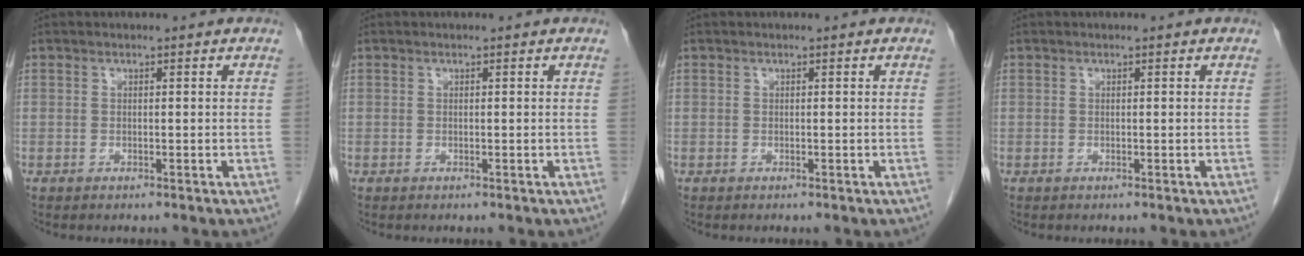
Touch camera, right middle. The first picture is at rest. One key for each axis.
{"total": 0.0}
{"total": 0.0}
{"total": 0.0}